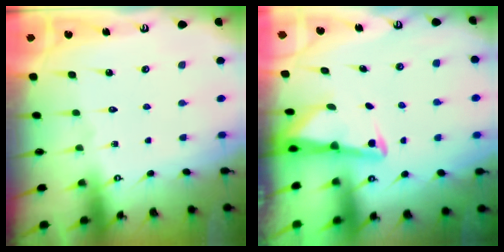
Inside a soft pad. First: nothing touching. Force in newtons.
{"total": 3.1, "press": 3.0, "slide": 0.4}